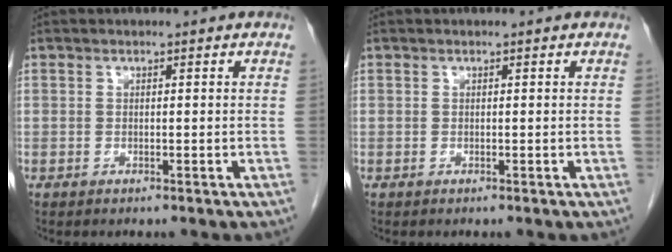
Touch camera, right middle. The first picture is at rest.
{"total": 0.0}